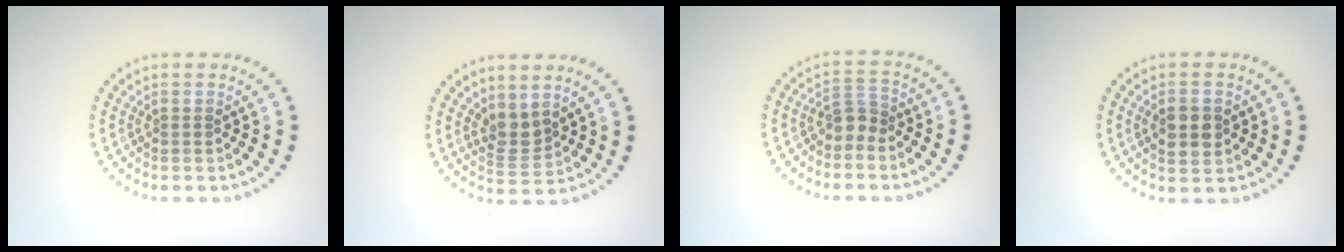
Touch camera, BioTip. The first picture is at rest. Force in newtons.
{"total": 2.3, "press": 1.9, "slide": 1.3}
{"total": 2.1, "press": 1.6, "slide": 1.3}
{"total": 3.2, "press": 3.2, "slide": 0.1}